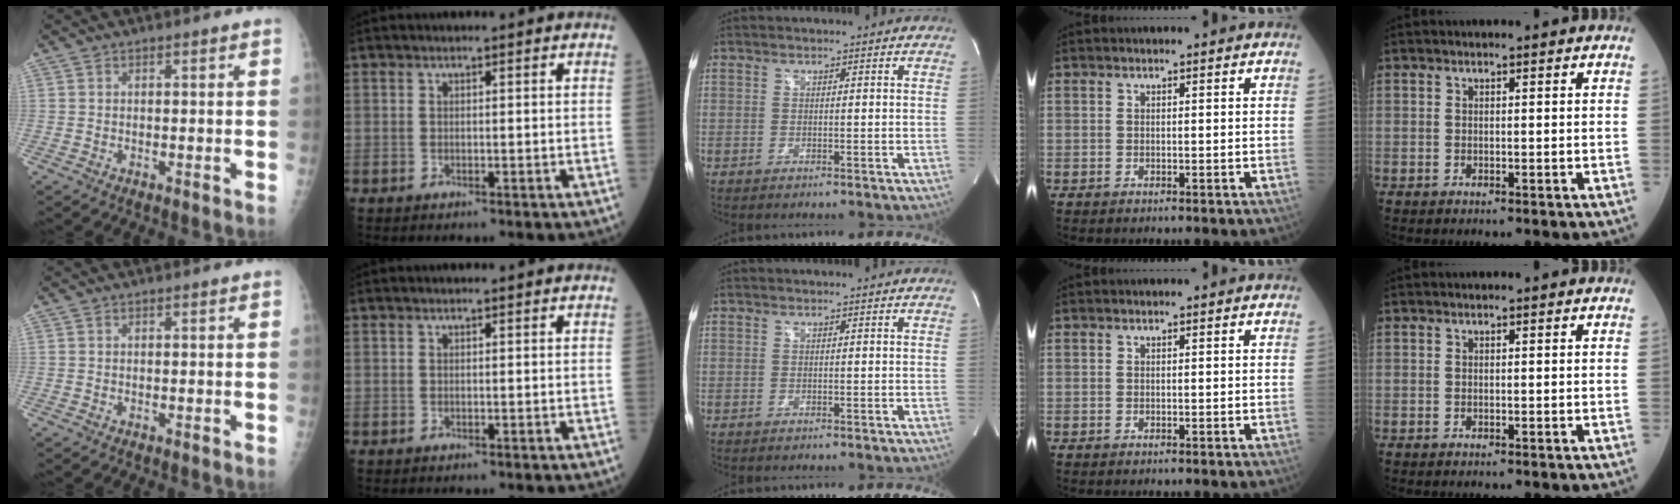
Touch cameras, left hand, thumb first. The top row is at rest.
{}